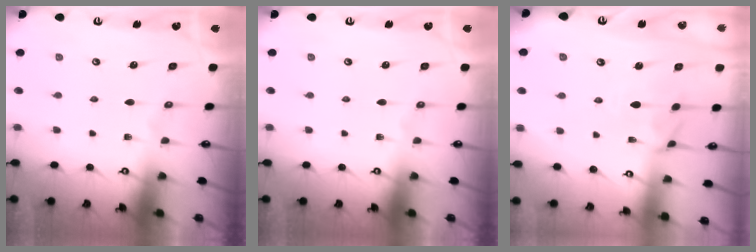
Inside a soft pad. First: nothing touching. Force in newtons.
{"total": 0.0}
{"total": 0.6, "press": 0.0, "slide": 0.6}